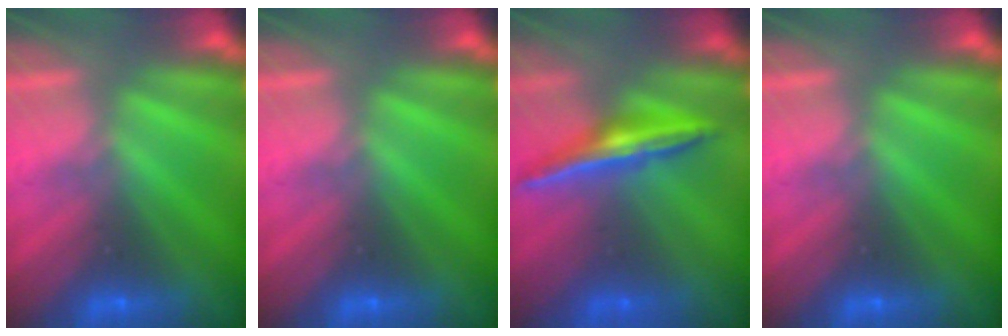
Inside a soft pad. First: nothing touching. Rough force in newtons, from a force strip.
{"total": 0.0}
{"total": 1.5}
{"total": 0.0}